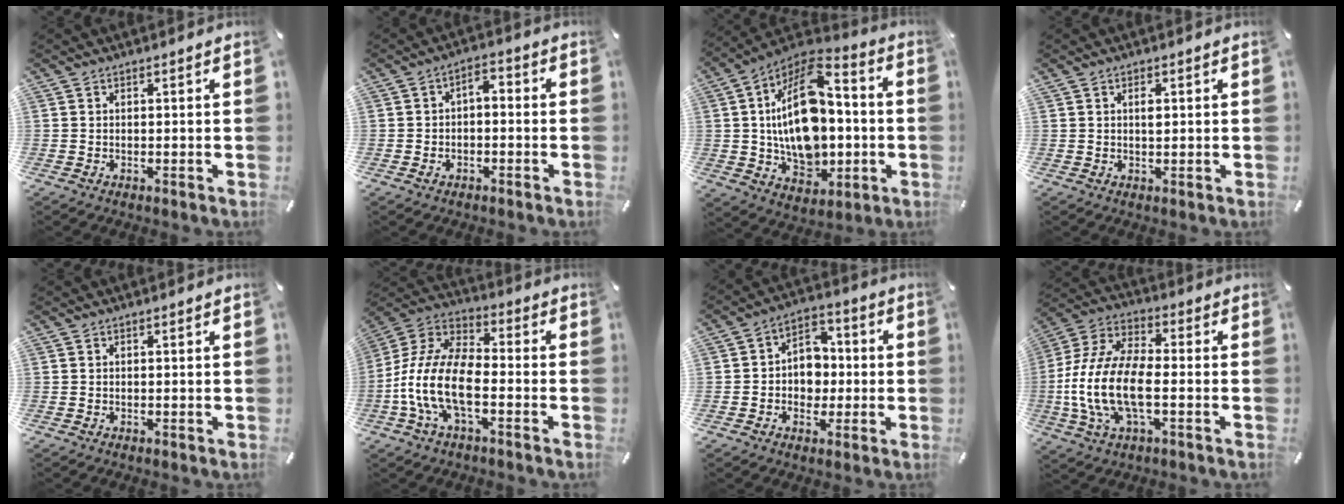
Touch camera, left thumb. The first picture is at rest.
{"total": 3.7, "force": [-1.9, 2.2, 2.3], "torque": [-0.033, 0.016, -0.040]}
{"total": 21.0, "force": [1.0, 14.0, 15.6], "torque": [-0.292, -0.003, 0.022]}
{"total": 1.6, "force": [0.5, 0.7, 1.4], "torque": [-0.030, 0.002, 0.007]}
{"total": 0.0}
{"total": 14.0, "force": [-5.8, 6.9, 10.7], "torque": [-0.239, 0.003, -0.111]}
{"total": 7.8, "force": [-1.4, 6.9, 3.3], "torque": [-0.046, 0.008, -0.026]}
{"total": 15.2, "force": [-3.7, 7.5, 12.7], "torque": [-0.286, -0.007, -0.070]}